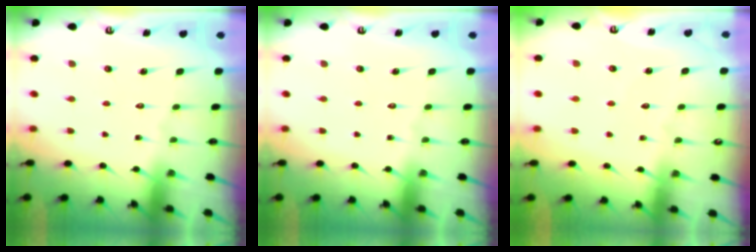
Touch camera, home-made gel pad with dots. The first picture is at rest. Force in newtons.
{"total": 0.0}
{"total": 2.1, "press": 2.1, "slide": 0.1}